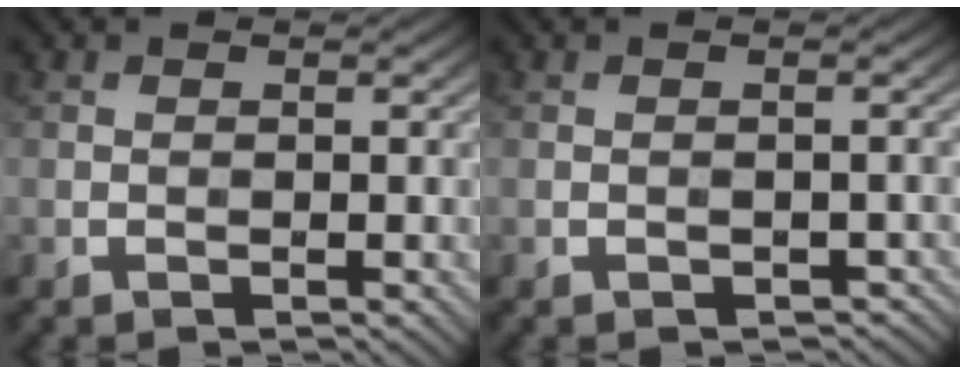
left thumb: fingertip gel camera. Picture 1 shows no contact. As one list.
[{"total": 1.9, "force": [-1.1, 1.1, 1.1], "torque": [-0.018, -0.006, -0.010]}]